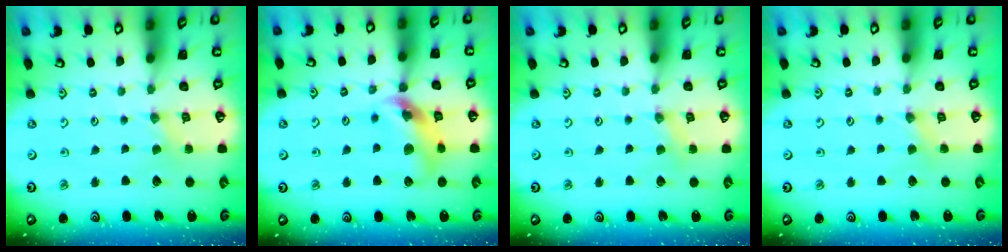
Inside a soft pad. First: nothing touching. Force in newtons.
{"total": 12.9, "press": 12.7, "slide": 1.8}
{"total": 2.2, "press": 2.2, "slide": 0.4}
{"total": 2.0, "press": 2.0, "slide": 0.4}